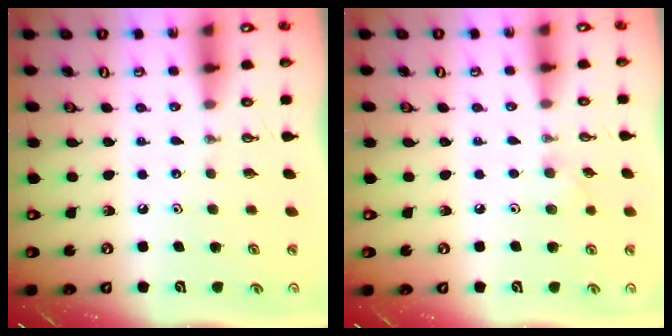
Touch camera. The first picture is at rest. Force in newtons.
{"total": 3.9, "press": 3.8, "slide": 0.8}